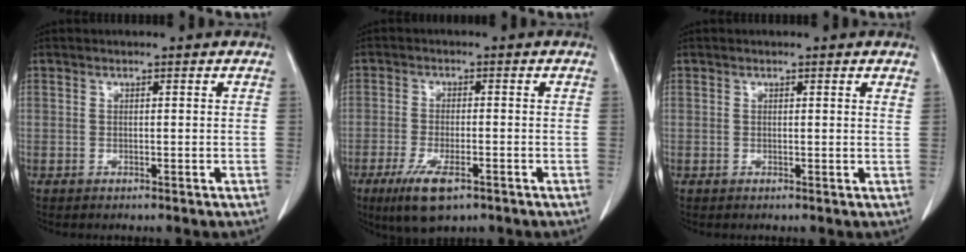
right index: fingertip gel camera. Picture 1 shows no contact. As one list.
[{"total": 7.2, "force": [-4.2, 2.1, 5.5], "torque": [-0.105, -0.016, -0.067]}, {"total": 0.9, "force": [0.8, 0.0, 0.4], "torque": [-0.008, -0.002, 0.003]}]